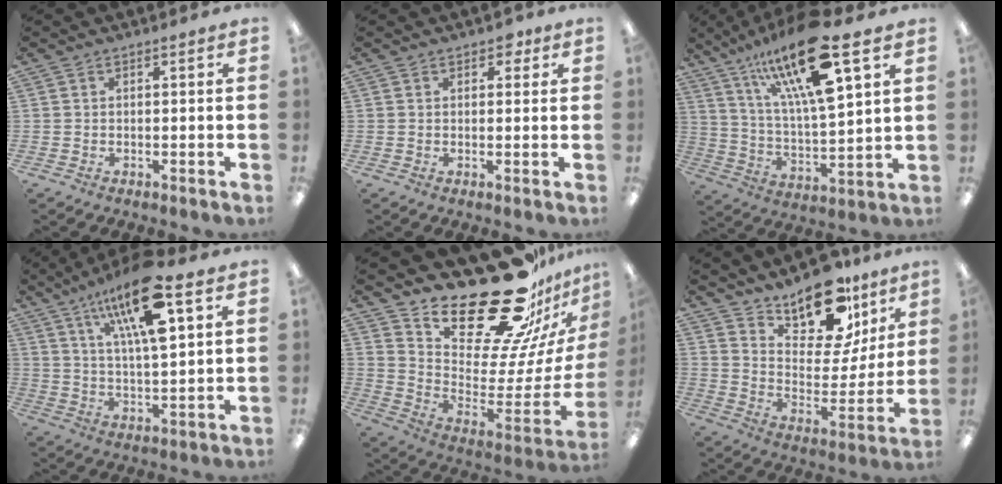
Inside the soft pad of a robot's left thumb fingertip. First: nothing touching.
{"total": 3.0, "force": [1.9, 2.0, 1.1], "torque": [0.000, -0.004, 0.030]}
{"total": 21.4, "force": [13.6, 5.5, 15.6], "torque": [-0.277, -0.067, 0.219]}
{"total": 17.0, "force": [9.3, 5.0, 13.4], "torque": [-0.237, -0.034, 0.148]}
{"total": 29.9, "force": [22.1, 11.8, 16.4], "torque": [-0.216, -0.172, 0.405]}
{"total": 18.7, "force": [14.9, 8.0, 8.0], "torque": [-0.125, -0.109, 0.261]}